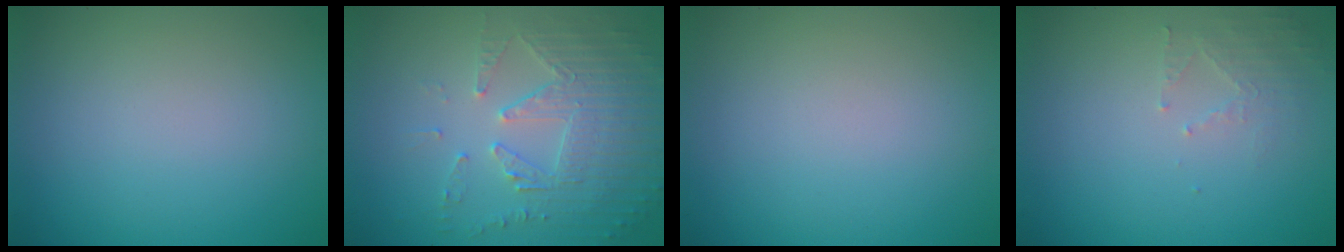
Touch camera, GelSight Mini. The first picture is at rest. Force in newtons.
{"total": 5.1, "press": 3.7, "slide": 3.6}
{"total": 0.0}
{"total": 1.7, "press": 1.7, "slide": 0.3}